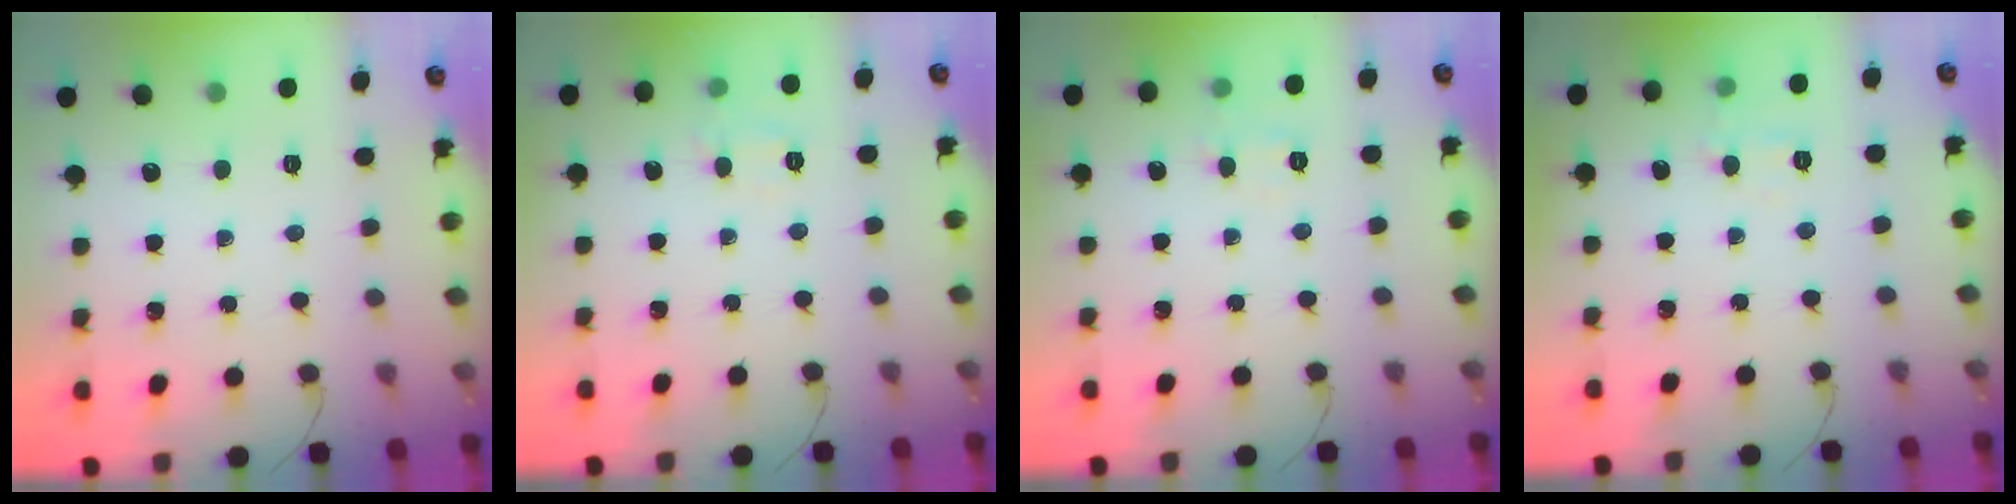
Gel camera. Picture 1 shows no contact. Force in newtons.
{"total": 6.7, "press": 6.5, "slide": 1.4}
{"total": 5.8, "press": 5.6, "slide": 1.3}
{"total": 3.7, "press": 3.5, "slide": 1.2}